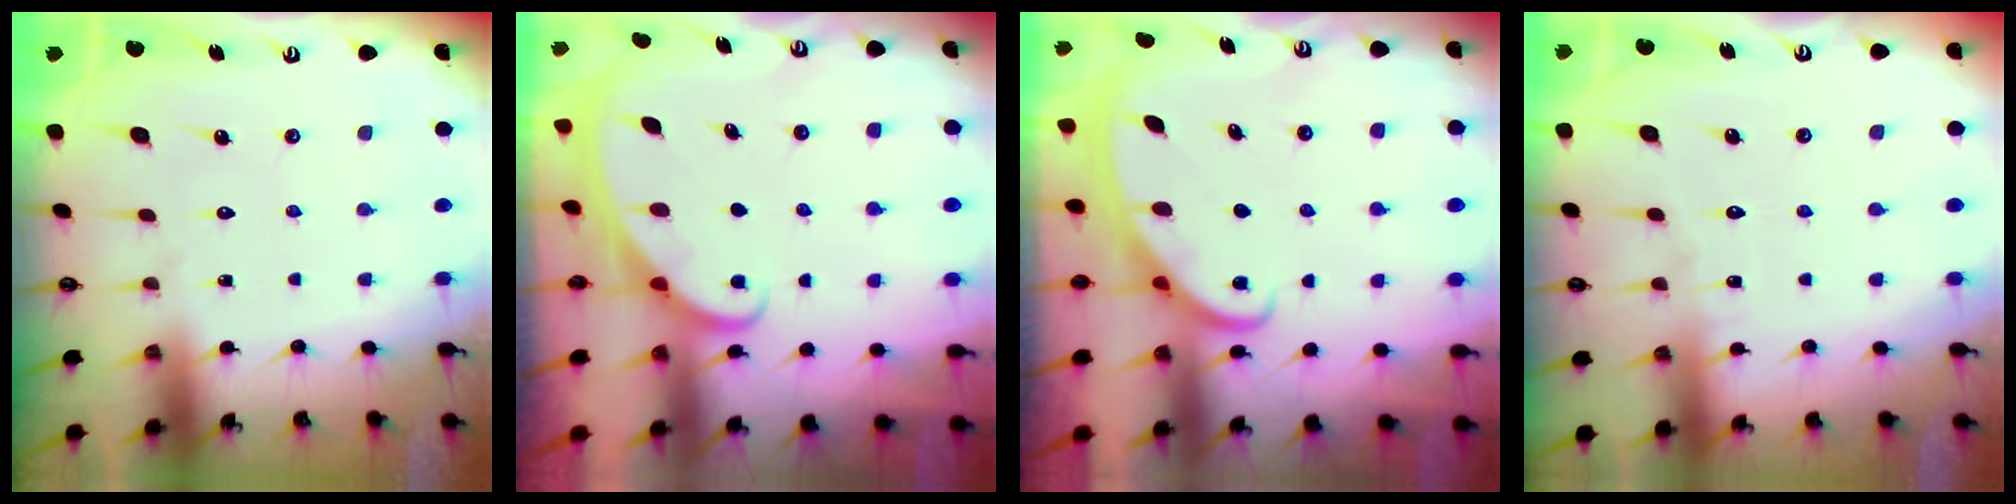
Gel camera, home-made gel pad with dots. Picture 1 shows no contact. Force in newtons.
{"total": 2.2, "press": 2.2, "slide": 0.3}
{"total": 2.5, "press": 2.5, "slide": 0.4}
{"total": 2.1, "press": 2.1, "slide": 0.1}